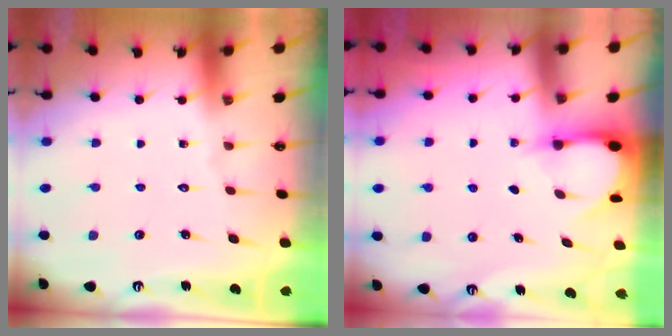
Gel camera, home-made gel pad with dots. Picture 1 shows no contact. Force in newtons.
{"total": 2.9, "press": 2.9, "slide": 0.3}